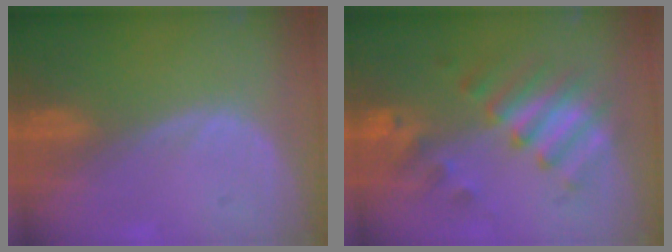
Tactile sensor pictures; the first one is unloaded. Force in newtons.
{"total": 7.8, "press": 7.6, "slide": 1.8}